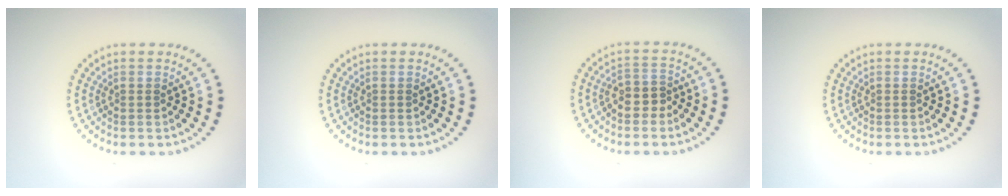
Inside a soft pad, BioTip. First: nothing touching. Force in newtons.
{"total": 0.0}
{"total": 2.2, "press": 2.0, "slide": 1.0}
{"total": 0.0}